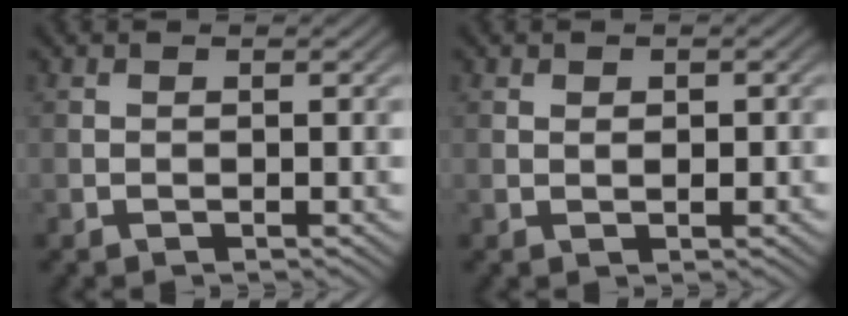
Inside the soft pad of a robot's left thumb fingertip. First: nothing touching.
{"total": 1.1, "force": [0.2, 0.7, 0.9], "torque": [-0.011, 0.000, 0.005]}